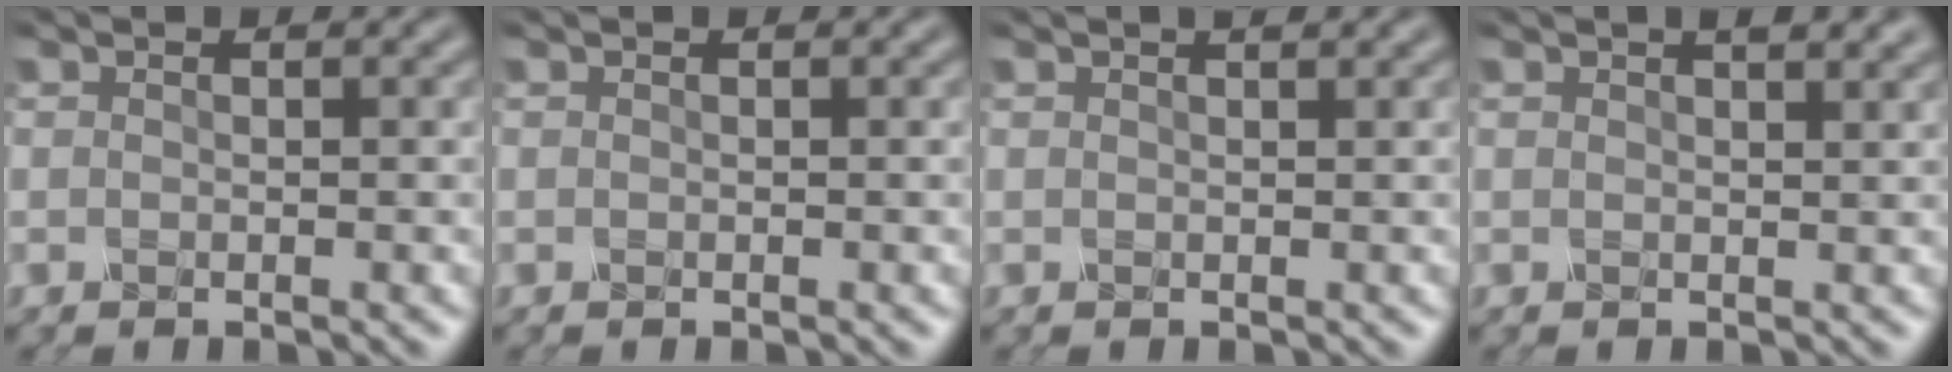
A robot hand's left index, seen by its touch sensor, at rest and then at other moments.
{"total": 0.0}
{"total": 1.1, "force": [0.8, 0.3, 0.7], "torque": [-0.010, 0.000, 0.003]}
{"total": 2.5, "force": [1.6, 0.9, 1.7], "torque": [-0.010, 0.007, 0.011]}